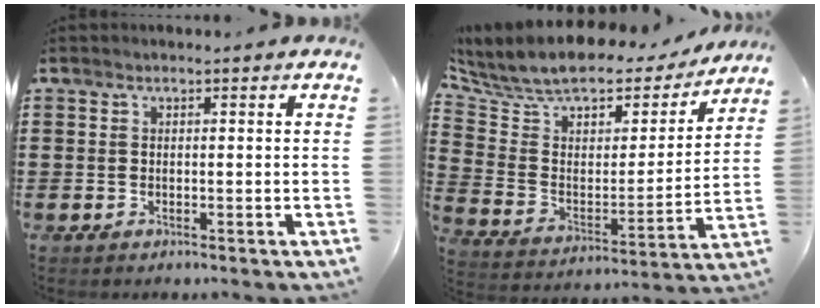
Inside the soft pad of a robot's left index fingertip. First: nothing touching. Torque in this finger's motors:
{"motor_torque": [2.14, 0.00, -0.01, -0.11]}